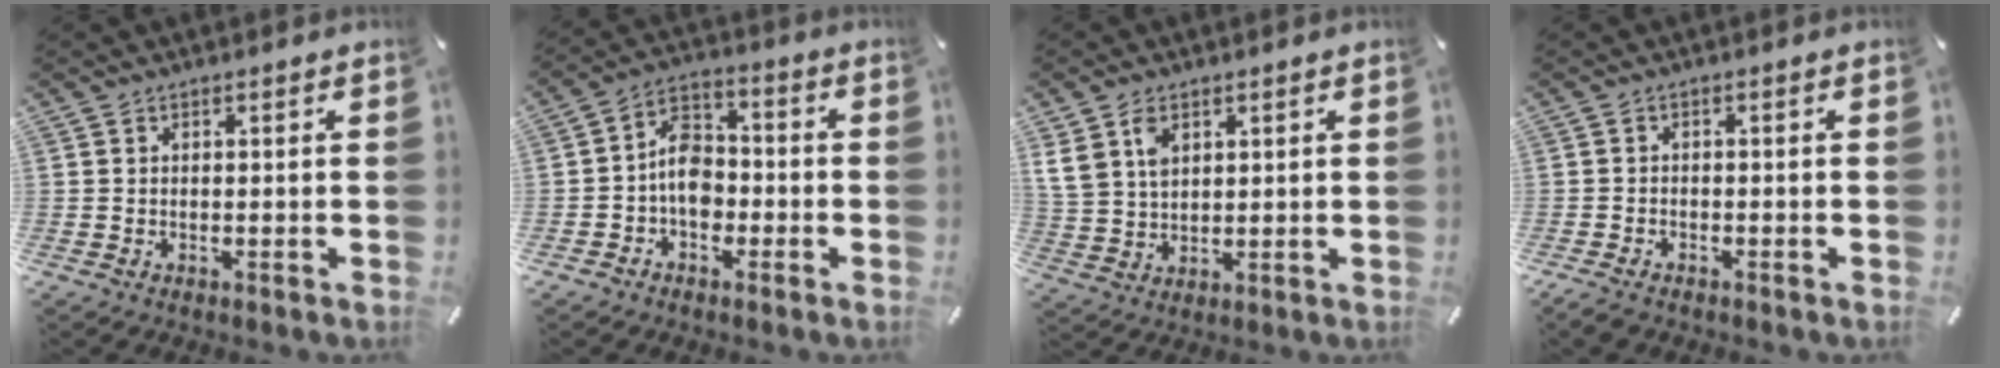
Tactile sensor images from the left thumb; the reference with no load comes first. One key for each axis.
{"total": 7.8, "fx": -2.1, "fy": 5.9, "fz": 4.7, "tx": -0.087, "ty": 0.020, "tz": -0.038}
{"total": 7.5, "fx": 3.4, "fy": 5.4, "fz": 4.0, "tx": -0.098, "ty": 0.001, "tz": 0.062}
{"total": 1.9, "fx": -1.5, "fy": 0.8, "fz": 0.8, "tx": -0.021, "ty": 0.004, "tz": -0.033}